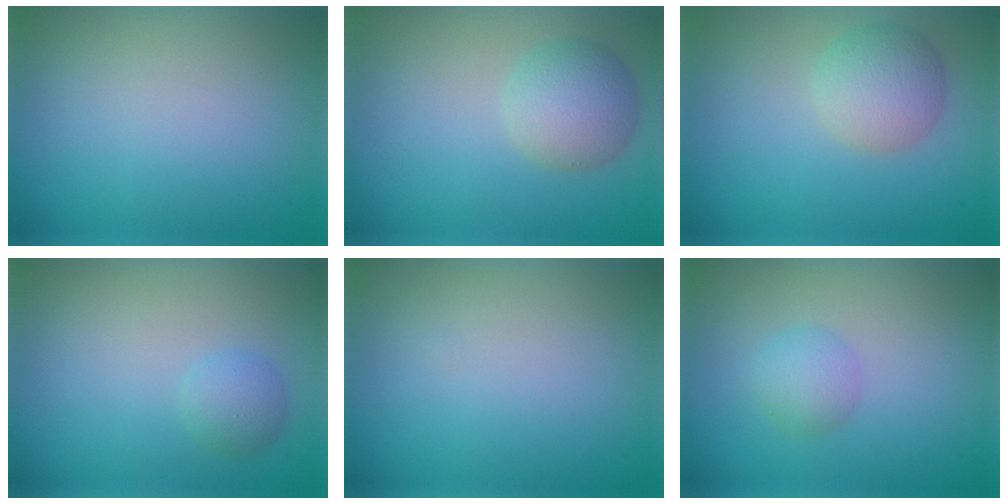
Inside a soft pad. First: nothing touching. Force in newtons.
{"total": 3.9, "press": 3.9, "slide": 0.2}
{"total": 3.7, "press": 3.7, "slide": 0.1}
{"total": 1.7, "press": 1.7, "slide": 0.1}
{"total": 0.0}
{"total": 2.1, "press": 2.1, "slide": 0.0}